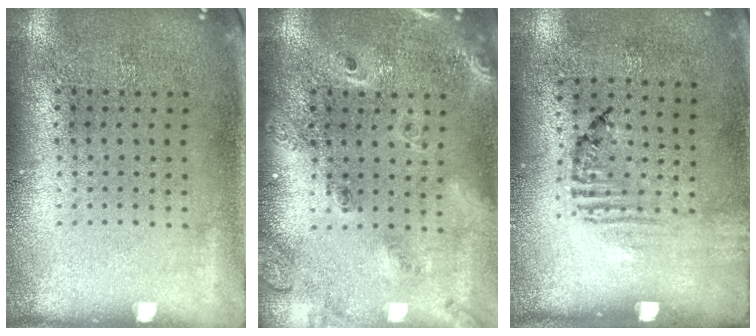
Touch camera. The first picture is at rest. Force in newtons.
{"total": 2.0, "press": 1.7, "slide": 1.0}
{"total": 1.6, "press": 1.0, "slide": 1.3}